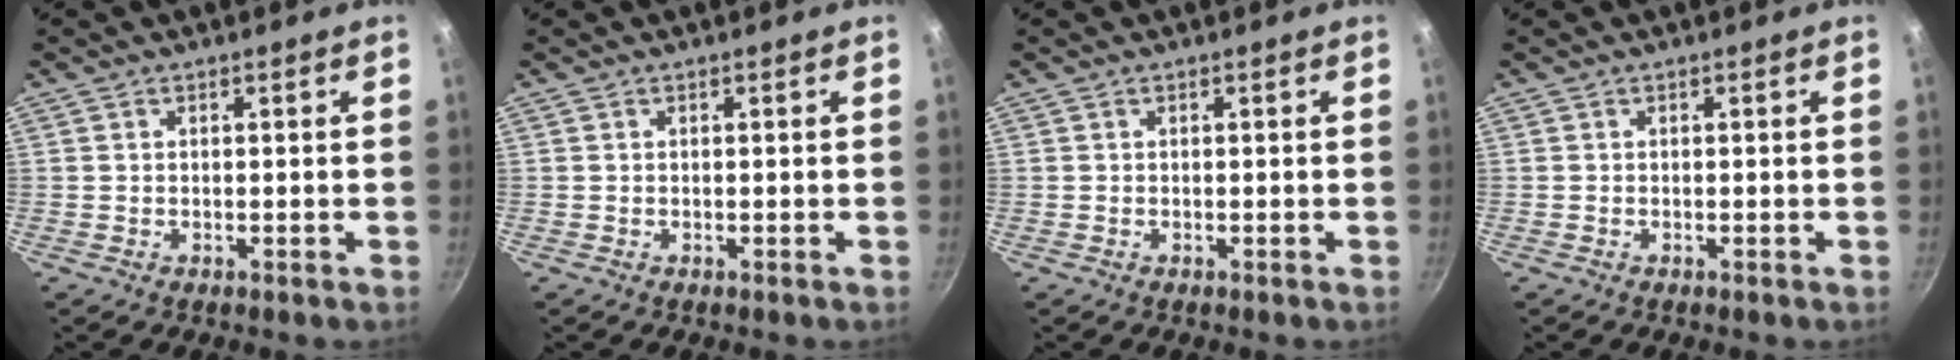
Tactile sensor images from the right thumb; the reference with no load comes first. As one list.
[{"total": 0.0}, {"total": 0.0}, {"total": 0.0}]